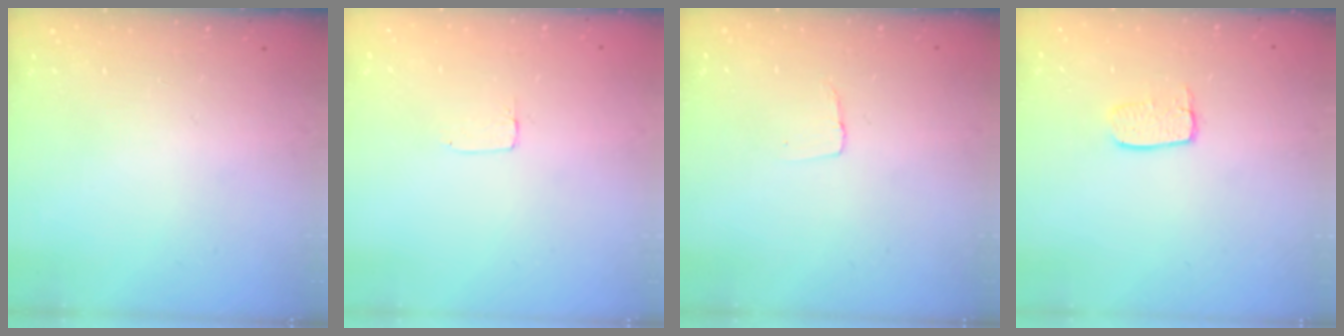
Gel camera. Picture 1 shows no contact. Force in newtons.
{"total": 1.2, "press": 1.2, "slide": 0.0}
{"total": 3.8, "press": 3.8, "slide": 0.3}
{"total": 6.0, "press": 6.0, "slide": 0.5}